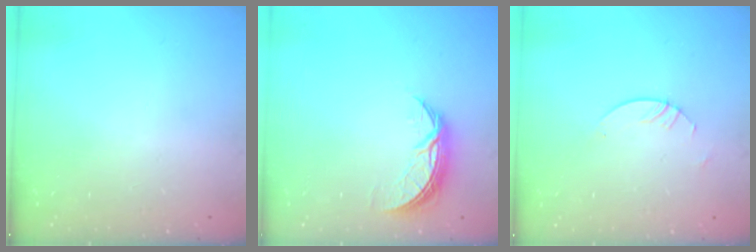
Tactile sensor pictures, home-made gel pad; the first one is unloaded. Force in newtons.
{"total": 7.6, "press": 7.6, "slide": 0.5}
{"total": 3.0, "press": 2.9, "slide": 0.3}